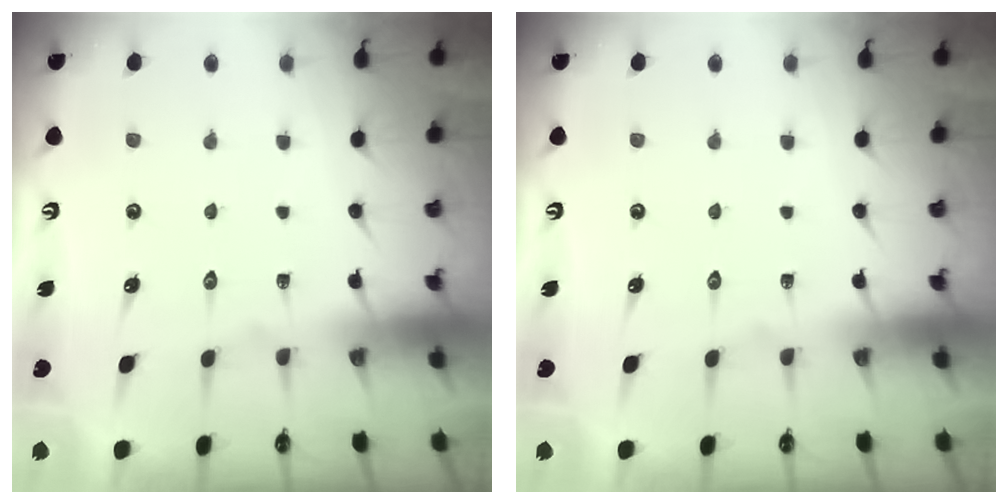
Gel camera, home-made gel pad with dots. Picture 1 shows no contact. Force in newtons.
{"total": 0.0}